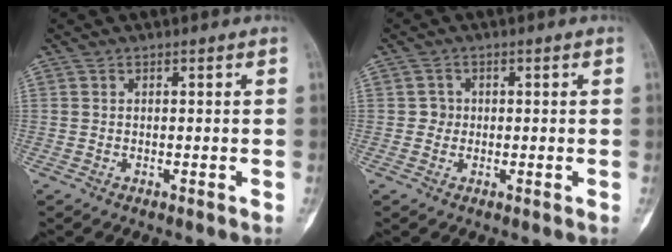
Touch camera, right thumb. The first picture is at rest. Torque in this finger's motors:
{"motor_torque": [0.26, 0.06, 0.27, -0.06, 0.04]}